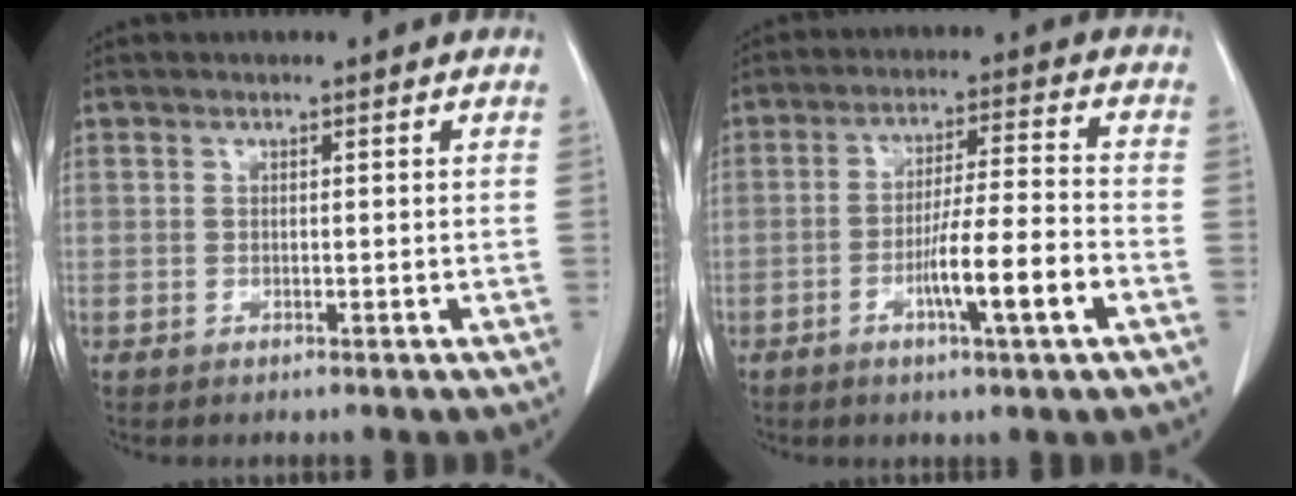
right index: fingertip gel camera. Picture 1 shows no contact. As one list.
[{"total": 9.5, "force": [-3.7, -0.1, 8.7], "torque": [-0.153, -0.003, -0.061]}]